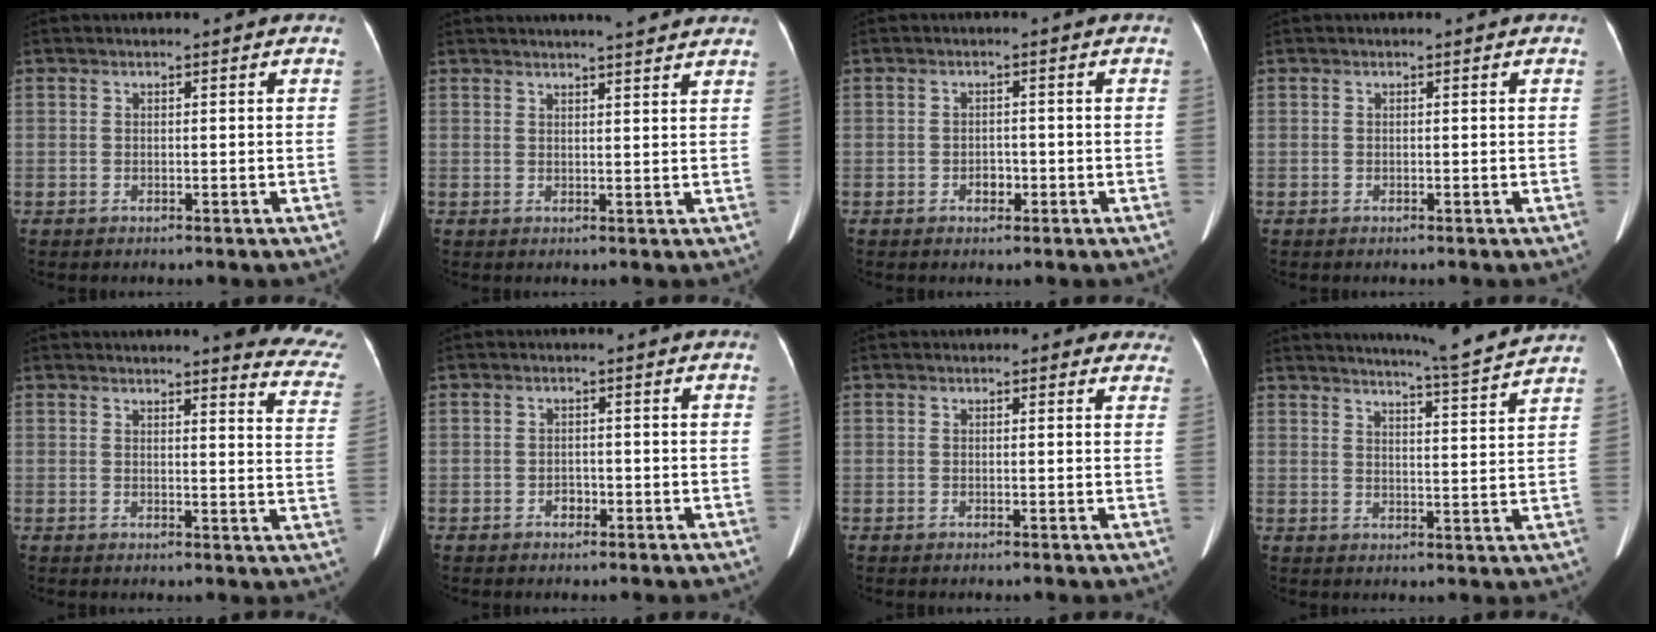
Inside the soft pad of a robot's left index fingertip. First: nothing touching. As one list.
[{"total": 8.9, "force": [7.9, 0.5, 4.1], "torque": [-0.055, 0.020, 0.087]}, {"total": 2.5, "force": [-2.1, 1.2, 0.6], "torque": [-0.007, 0.005, -0.027]}, {"total": 0.0}, {"total": 12.5, "force": [11.5, 1.2, 4.6], "torque": [-0.026, -0.065, 0.095]}, {"total": 2.2, "force": [-2.0, 0.9, 0.2], "torque": [-0.002, 0.005, -0.028]}, {"total": 3.3, "force": [2.6, 1.7, 1.0], "torque": [0.010, 0.002, 0.011]}, {"total": 9.1, "force": [8.5, -1.6, 2.9], "torque": [-0.057, -0.018, 0.113]}]